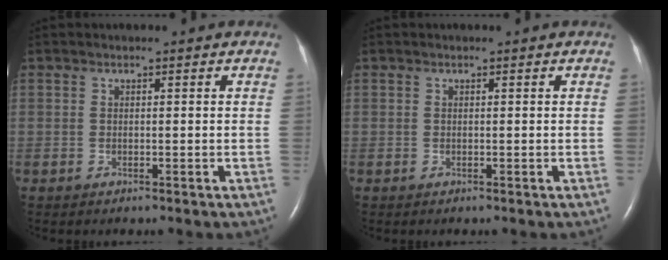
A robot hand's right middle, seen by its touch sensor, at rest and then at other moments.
{"total": 0.0}